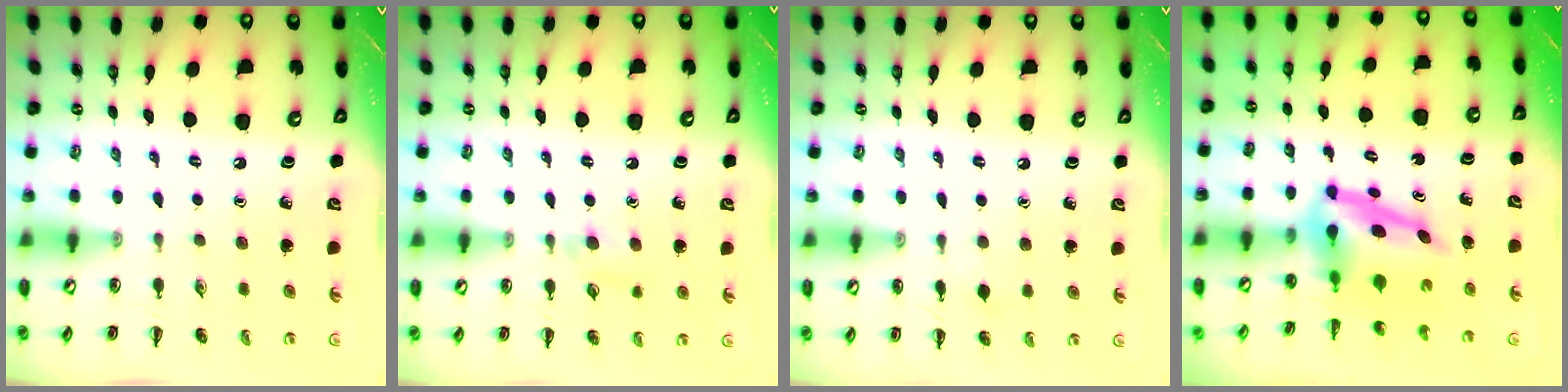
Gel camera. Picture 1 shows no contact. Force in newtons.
{"total": 6.0, "press": 5.8, "slide": 1.8}
{"total": 4.1, "press": 3.8, "slide": 1.5}
{"total": 6.8, "press": 6.5, "slide": 1.9}